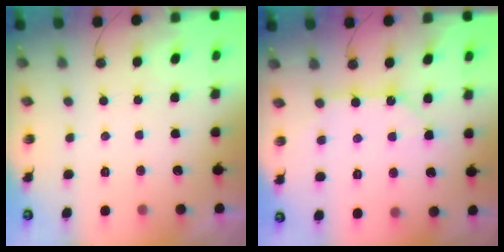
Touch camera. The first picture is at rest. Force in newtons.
{"total": 10.3, "press": 10.3, "slide": 0.6}